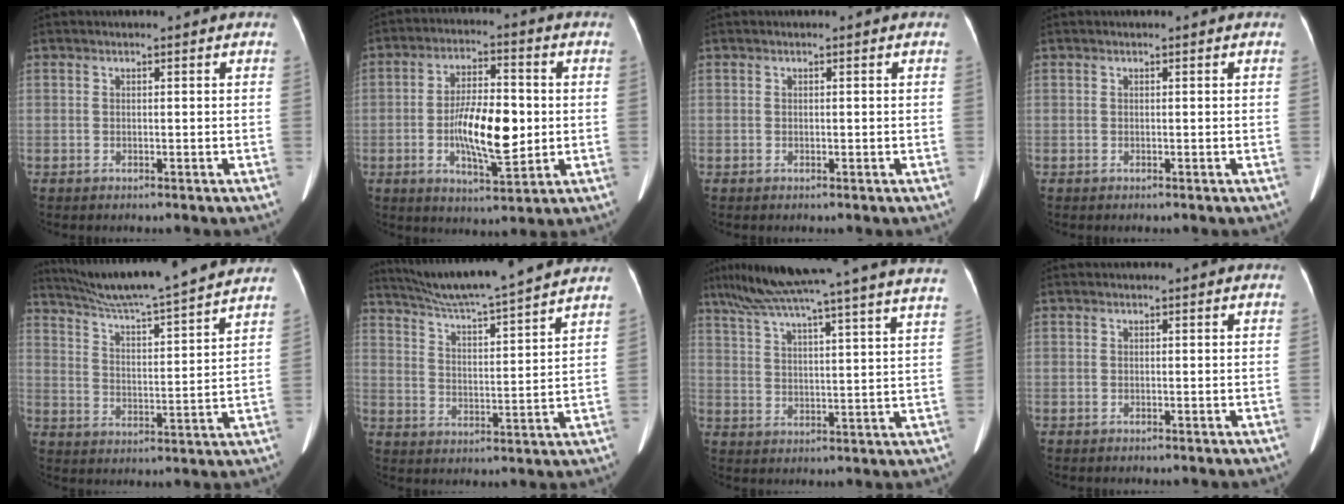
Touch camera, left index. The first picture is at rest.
{"total": 11.3, "force": [-1.2, 3.5, 10.6], "torque": [-0.195, -0.002, -0.019]}
{"total": 0.0}
{"total": 0.0}
{"total": 20.9, "force": [18.8, -0.7, 9.0], "torque": [-0.155, -0.009, 0.271]}
{"total": 18.8, "force": [17.0, -0.8, 8.0], "torque": [-0.140, -0.002, 0.248]}
{"total": 29.8, "force": [25.8, -0.1, 15.0], "torque": [-0.251, -0.015, 0.339]}
{"total": 0.0}